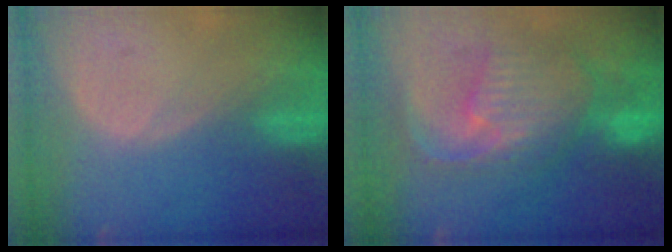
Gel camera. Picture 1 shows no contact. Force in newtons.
{"total": 10.9, "press": 9.6, "slide": 5.3}